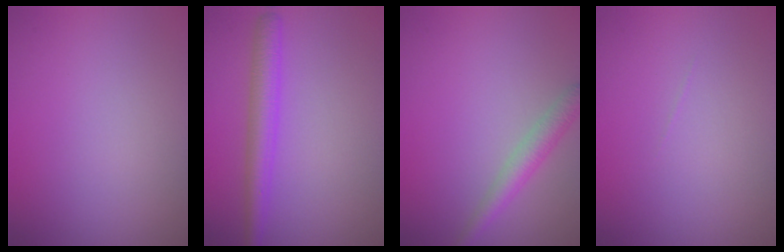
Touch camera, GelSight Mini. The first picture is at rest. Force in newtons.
{"total": 3.2, "press": 3.2, "slide": 0.1}
{"total": 2.5, "press": 2.5, "slide": 0.1}
{"total": 0.0}